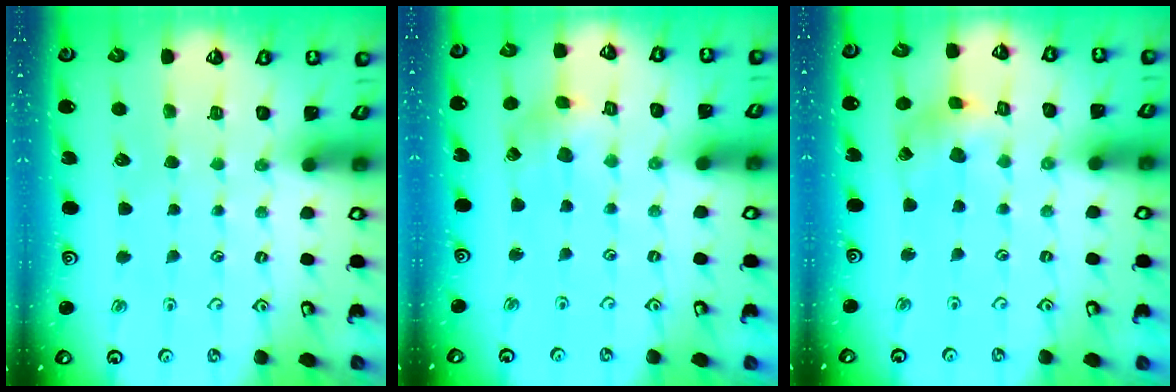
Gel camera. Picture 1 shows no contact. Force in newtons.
{"total": 2.7, "press": 2.7, "slide": 0.5}
{"total": 4.1, "press": 4.1, "slide": 0.5}